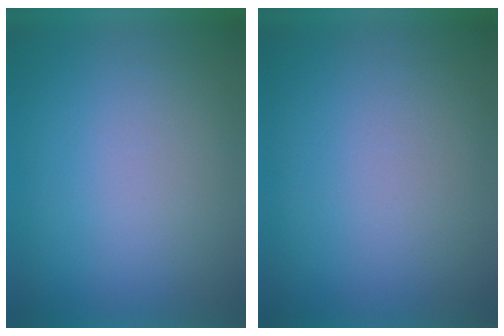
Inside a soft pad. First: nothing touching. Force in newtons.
{"total": 1.0}